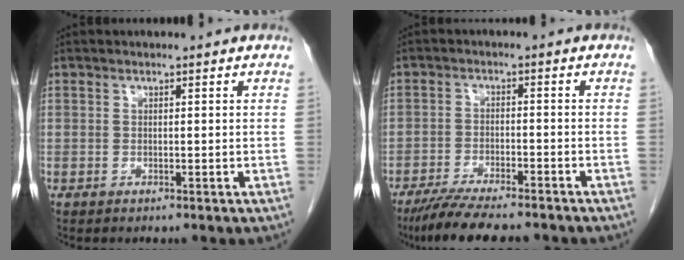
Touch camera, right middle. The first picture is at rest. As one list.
[{"total": 10.6, "force": [-9.0, 1.6, 5.4], "torque": [-0.085, -0.021, -0.142]}]